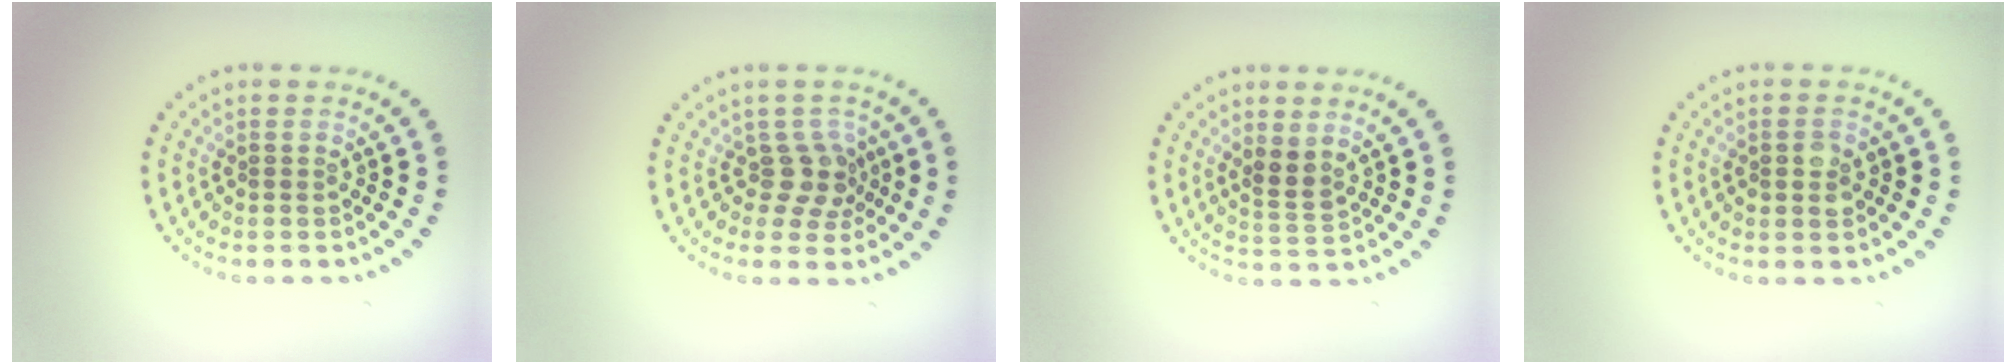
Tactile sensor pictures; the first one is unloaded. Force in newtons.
{"total": 2.5, "press": 1.9, "slide": 1.6}
{"total": 2.0, "press": 1.5, "slide": 1.3}
{"total": 2.3, "press": 2.3, "slide": 0.1}